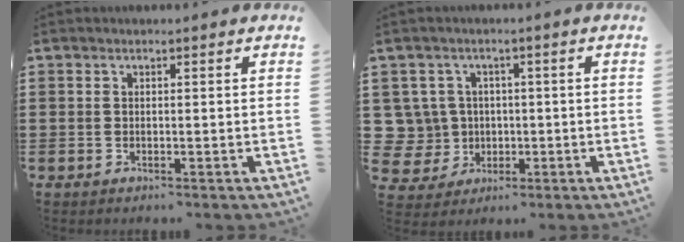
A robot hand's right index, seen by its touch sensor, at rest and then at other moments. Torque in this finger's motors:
{"motor_torque": [-0.43, 1.71, 0.00, -0.06]}